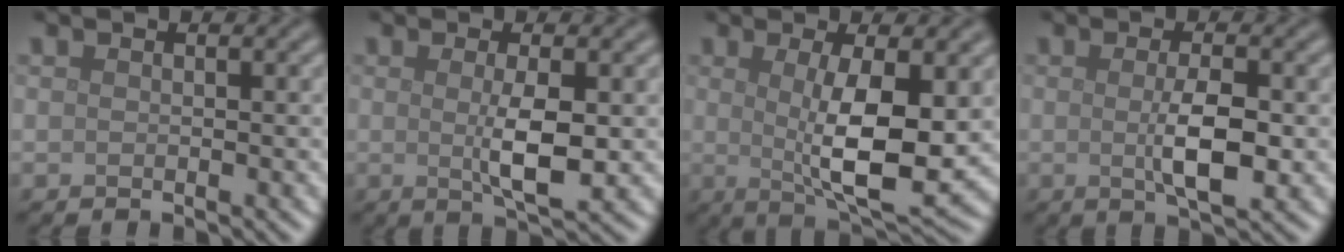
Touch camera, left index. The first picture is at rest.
{"total": 3.7, "force": [0.0, 0.7, 3.7], "torque": [-0.065, -0.003, 0.004]}
{"total": 7.7, "force": [0.3, 2.0, 7.4], "torque": [-0.122, -0.011, 0.012]}
{"total": 3.8, "force": [-0.2, 1.0, 3.7], "torque": [-0.067, -0.002, -0.001]}